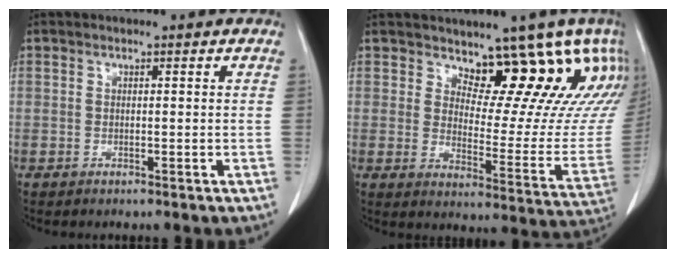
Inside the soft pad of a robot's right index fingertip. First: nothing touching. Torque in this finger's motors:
{"motor_torque": [-0.07, 0.35, 0.03, -0.01]}